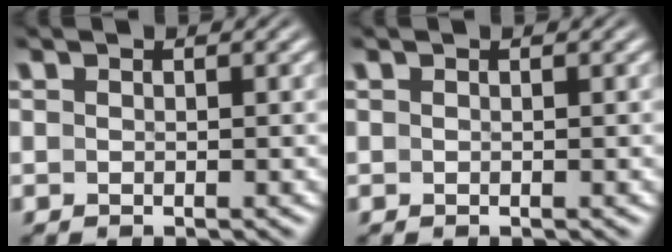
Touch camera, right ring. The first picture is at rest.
{"total": 0.0}